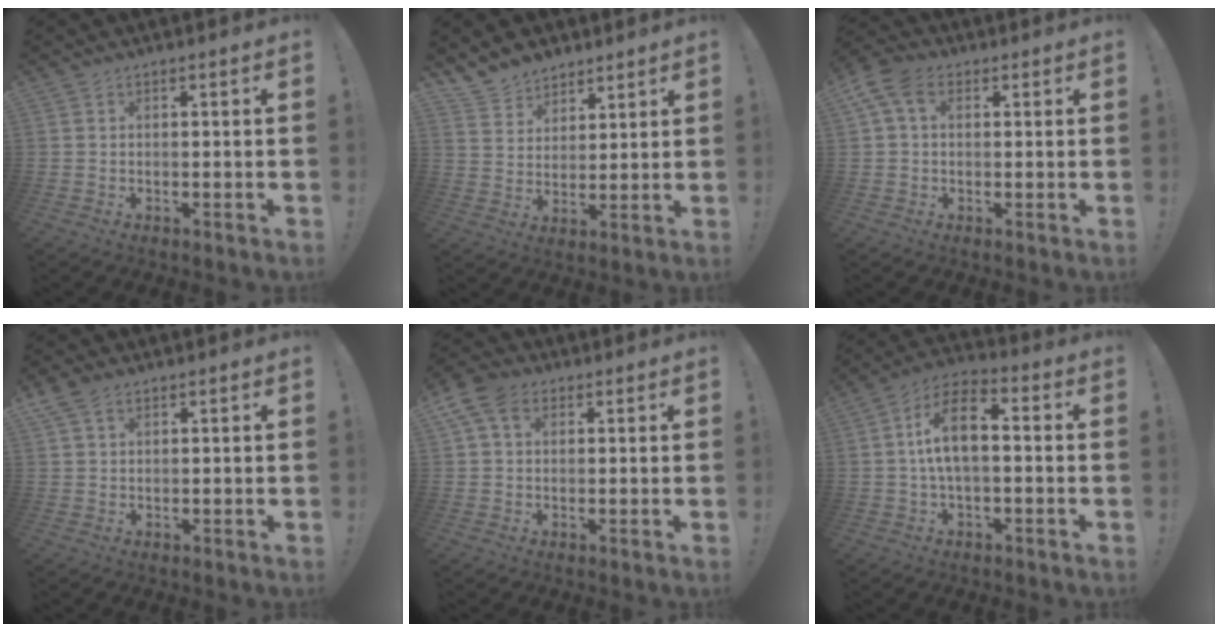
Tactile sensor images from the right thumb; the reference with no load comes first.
{"total": 8.3, "force": [6.8, 4.7, 0.7], "torque": [-0.021, -0.054, 0.136]}
{"total": 7.4, "force": [2.7, 4.9, 4.9], "torque": [-0.096, 0.003, 0.053]}
{"total": 4.3, "force": [2.5, 2.5, 2.4], "torque": [-0.043, -0.004, 0.049]}
{"total": 8.0, "force": [3.2, 5.6, 4.8], "torque": [-0.090, 0.001, 0.063]}
{"total": 12.1, "force": [1.0, 6.1, 10.4], "torque": [-0.183, 0.015, 0.020]}